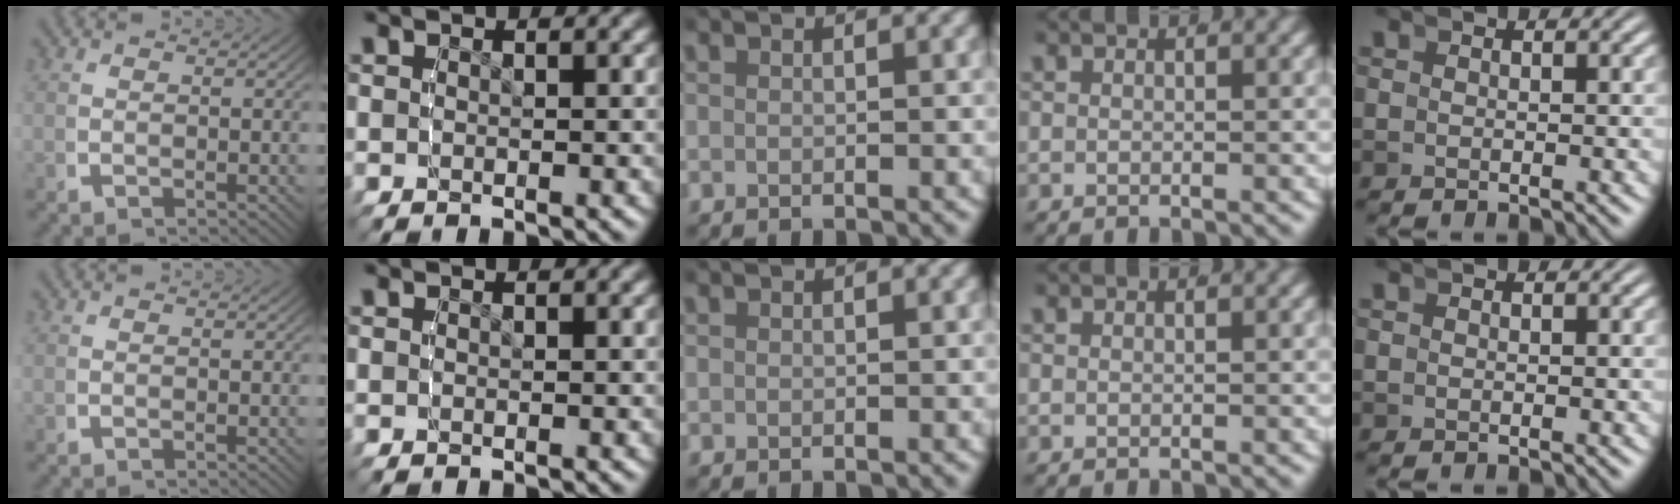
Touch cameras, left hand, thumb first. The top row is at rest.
{}